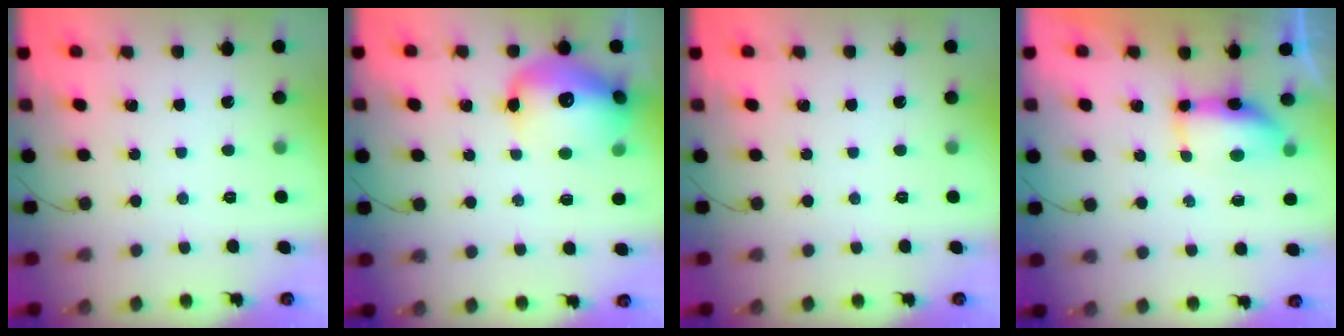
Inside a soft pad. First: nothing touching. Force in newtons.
{"total": 17.7, "press": 17.4, "slide": 3.4}
{"total": 0.0}
{"total": 8.8, "press": 7.8, "slide": 3.9}